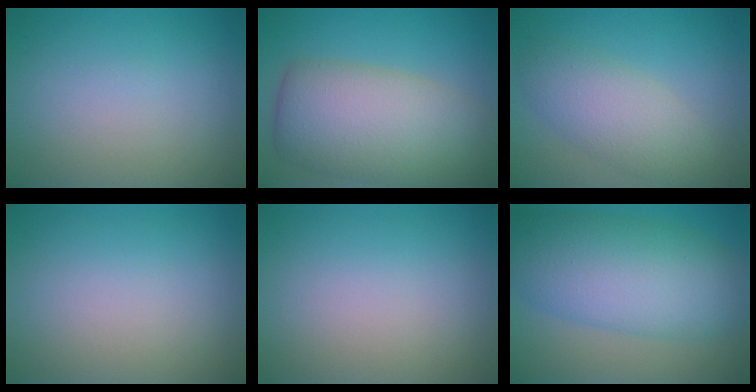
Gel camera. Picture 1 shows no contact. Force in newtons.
{"total": 9.7, "press": 9.7, "slide": 0.4}
{"total": 4.4, "press": 4.4, "slide": 0.0}
{"total": 0.0}
{"total": 0.0}
{"total": 9.4, "press": 9.4, "slide": 0.2}